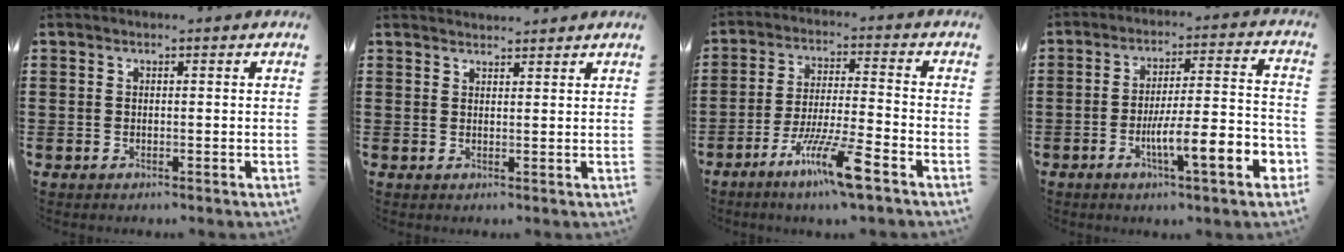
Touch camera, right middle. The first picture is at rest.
{"total": 1.7, "force": [1.6, 0.2, 0.0], "torque": [0.004, 0.000, 0.030]}
{"total": 9.9, "force": [-6.2, 0.7, 7.6], "torque": [-0.145, -0.007, -0.115]}
{"total": 9.7, "force": [-4.5, 1.0, 8.5], "torque": [-0.137, -0.013, -0.081]}